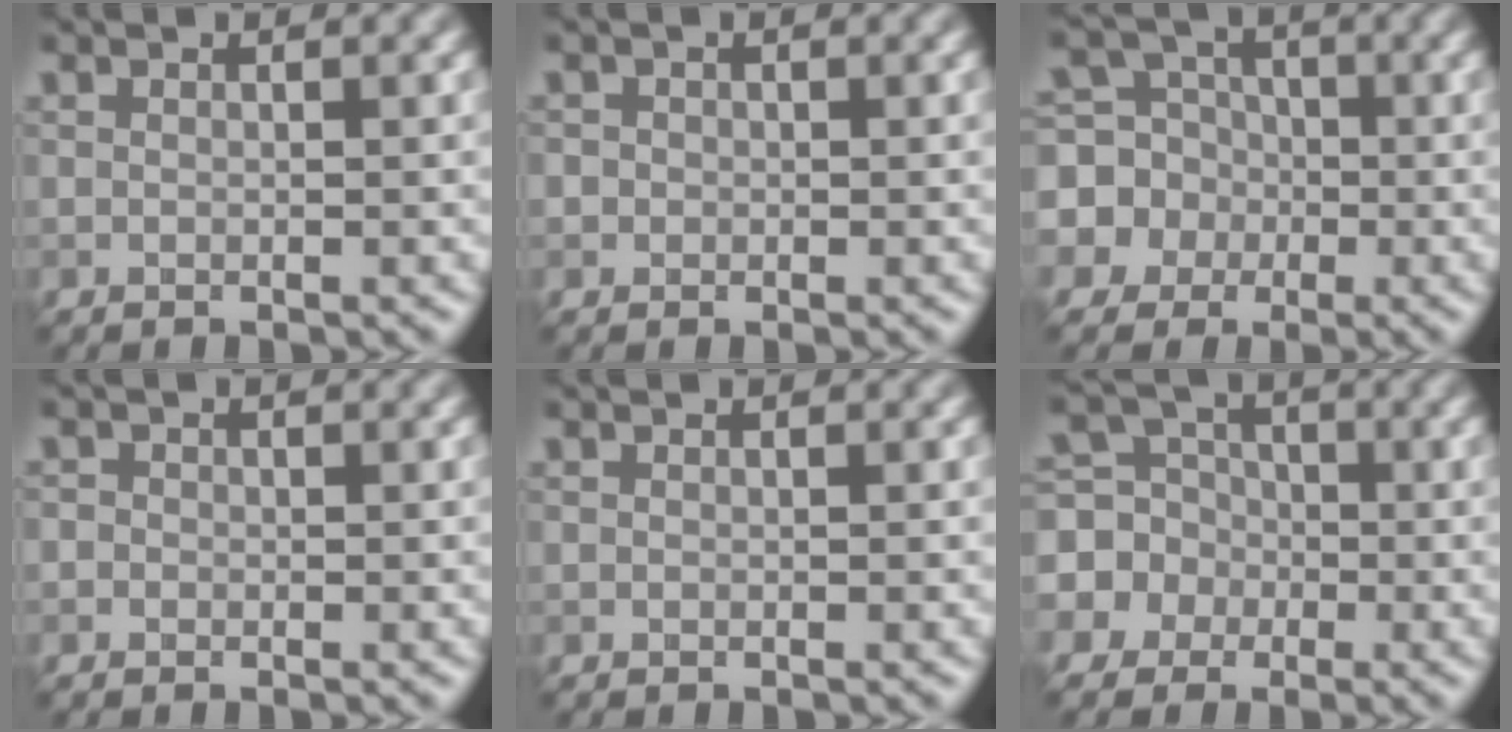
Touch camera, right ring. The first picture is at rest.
{"total": 0.9, "force": [0.1, 0.9, 0.2], "torque": [0.005, -0.004, -0.003]}
{"total": 7.0, "force": [-0.7, 6.8, 1.8], "torque": [-0.049, 0.020, -0.048]}
{"total": 0.7, "force": [-0.1, 0.7, 0.1], "torque": [0.001, -0.004, -0.005]}
{"total": 0.0}
{"total": 5.4, "force": [-0.7, 5.2, 1.3], "torque": [-0.023, 0.026, -0.044]}